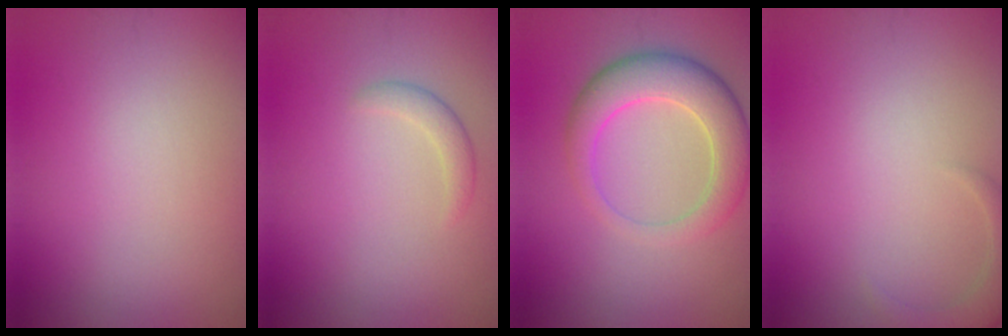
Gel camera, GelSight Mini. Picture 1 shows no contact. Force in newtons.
{"total": 1.4, "press": 1.4, "slide": 0.1}
{"total": 5.6, "press": 5.5, "slide": 0.4}
{"total": 2.6, "press": 2.6, "slide": 0.3}